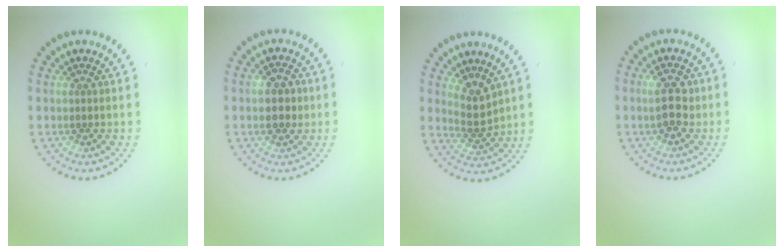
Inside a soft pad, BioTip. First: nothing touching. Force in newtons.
{"total": 2.8, "press": 2.8, "slide": 0.2}
{"total": 2.4, "press": 1.9, "slide": 1.5}
{"total": 2.9, "press": 2.9, "slide": 0.3}